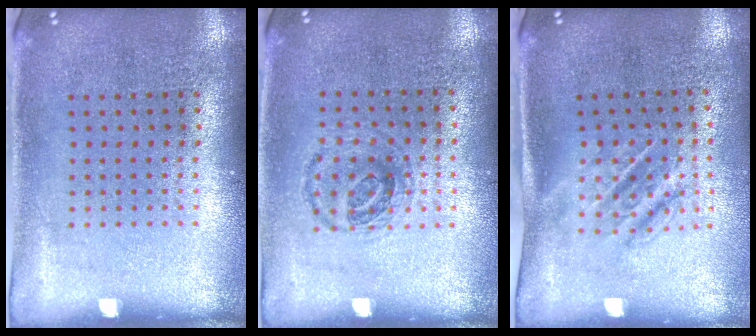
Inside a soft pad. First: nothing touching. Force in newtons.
{"total": 0.9, "press": 0.8, "slide": 0.4}
{"total": 1.7, "press": 1.3, "slide": 1.1}